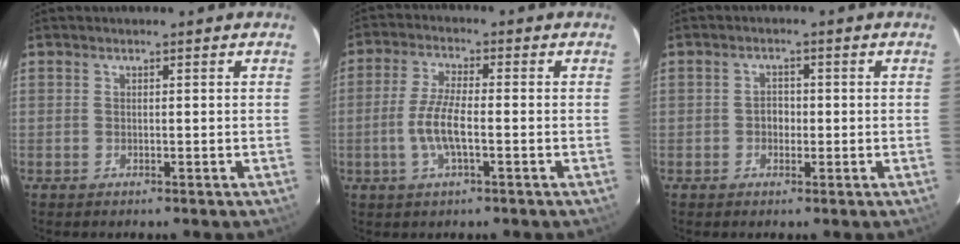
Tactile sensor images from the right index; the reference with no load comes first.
{"total": 7.2, "force": [-1.9, 1.6, 6.7], "torque": [-0.140, 0.000, -0.038]}
{"total": 2.3, "force": [-0.4, 1.9, 1.2], "torque": [-0.018, 0.007, -0.007]}